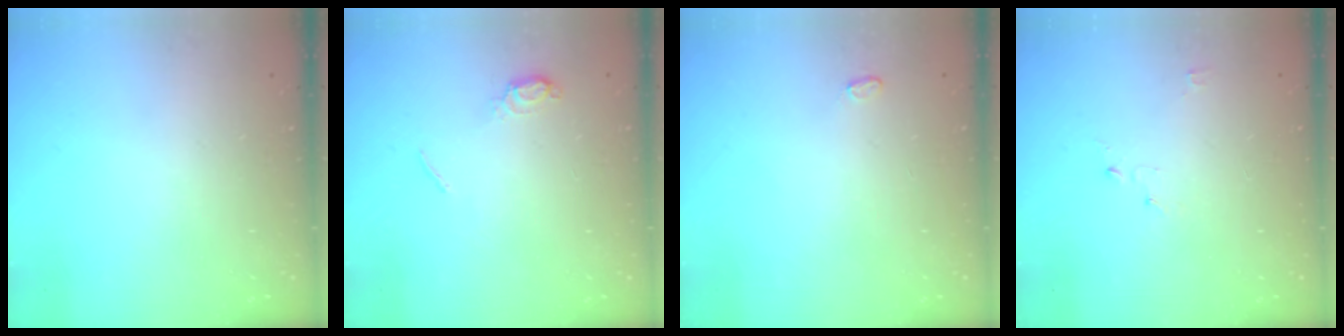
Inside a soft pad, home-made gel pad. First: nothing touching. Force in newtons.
{"total": 6.1, "press": 6.0, "slide": 0.6}
{"total": 2.6, "press": 2.6, "slide": 0.3}
{"total": 2.4, "press": 2.4, "slide": 0.3}